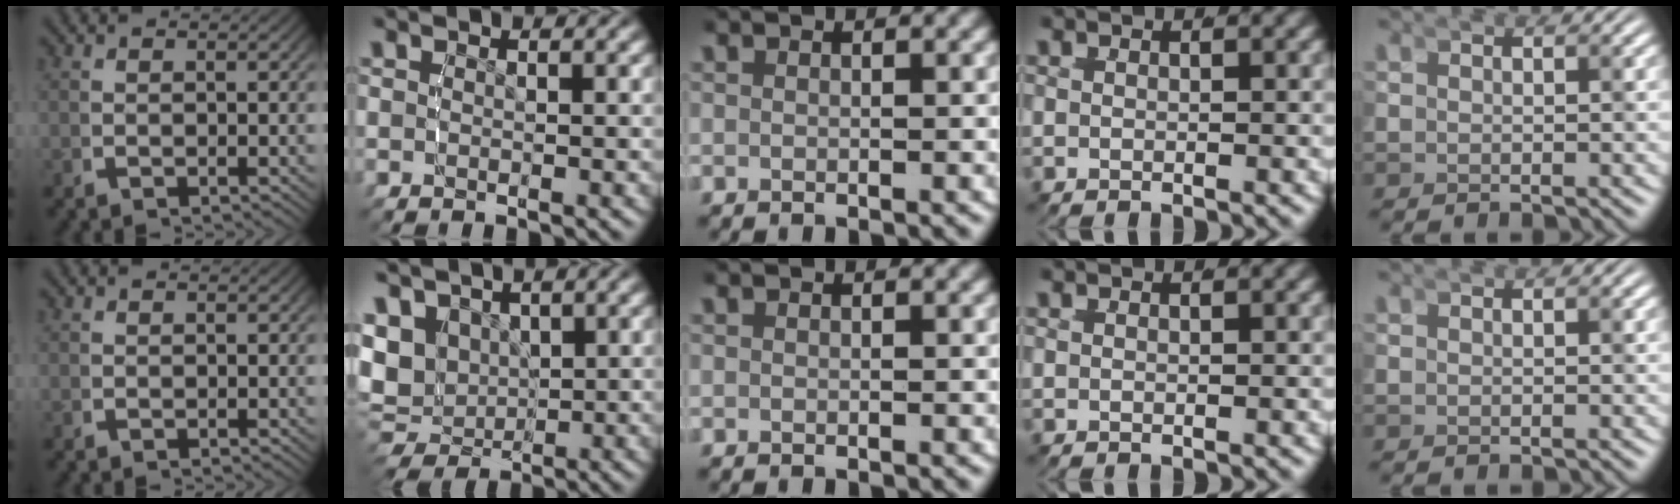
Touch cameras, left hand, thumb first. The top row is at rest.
{"index": {"total": 7.6, "force": [1.3, 6.7, 3.3], "torque": [-0.097, -0.031, 0.036]}}